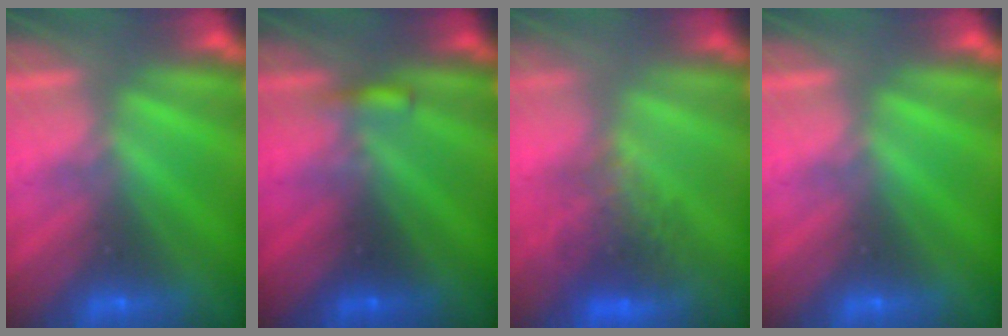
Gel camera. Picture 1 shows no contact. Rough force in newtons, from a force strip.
{"total": 3.5}
{"total": 7.3}
{"total": 0.0}